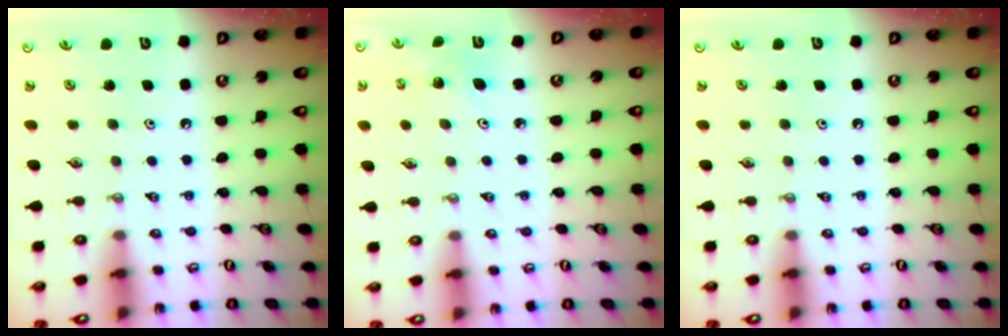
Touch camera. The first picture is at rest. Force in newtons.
{"total": 4.0, "press": 3.6, "slide": 1.8}
{"total": 0.0}